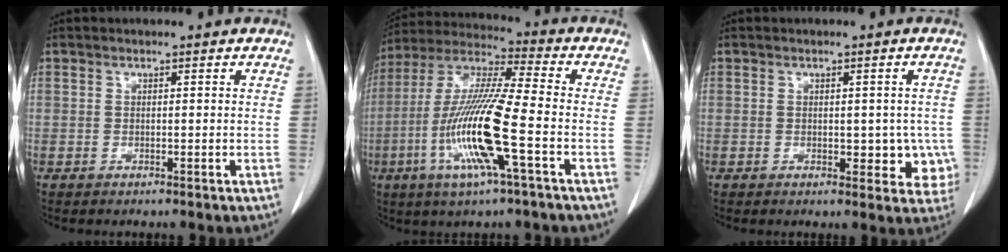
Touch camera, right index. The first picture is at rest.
{"total": 15.7, "force": [-4.6, 0.4, 15.0], "torque": [-0.313, -0.013, -0.096]}
{"total": 5.3, "force": [-0.7, 3.2, 4.1], "torque": [-0.027, 0.007, -0.004]}